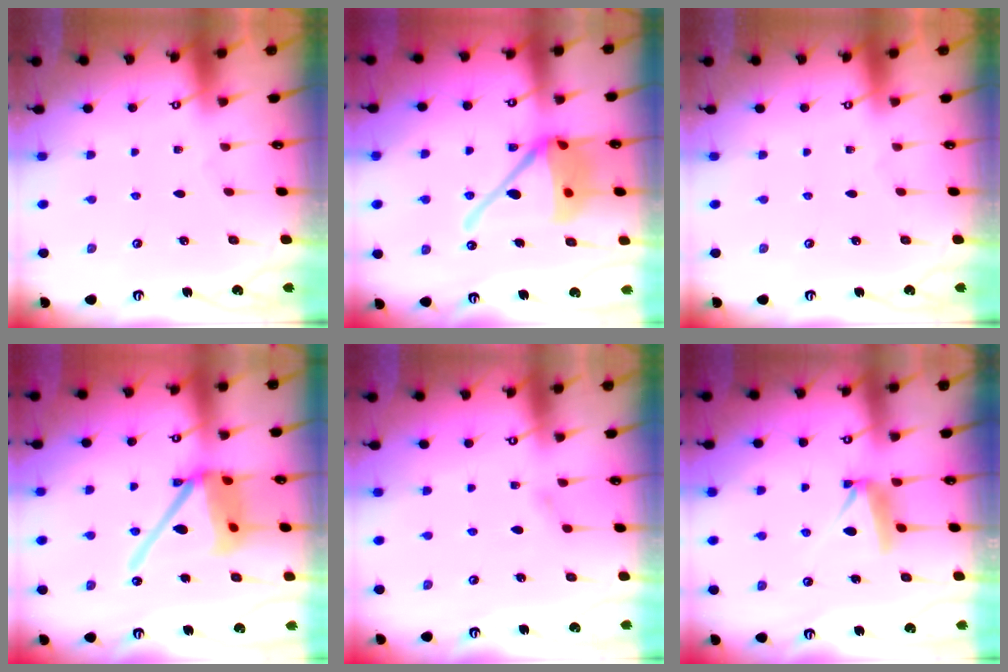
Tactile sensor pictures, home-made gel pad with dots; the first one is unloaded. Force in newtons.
{"total": 16.2, "press": 15.9, "slide": 2.6}
{"total": 0.0}
{"total": 16.9, "press": 16.8, "slide": 2.2}
{"total": 4.5, "press": 4.5, "slide": 0.5}
{"total": 7.5, "press": 7.5, "slide": 0.7}